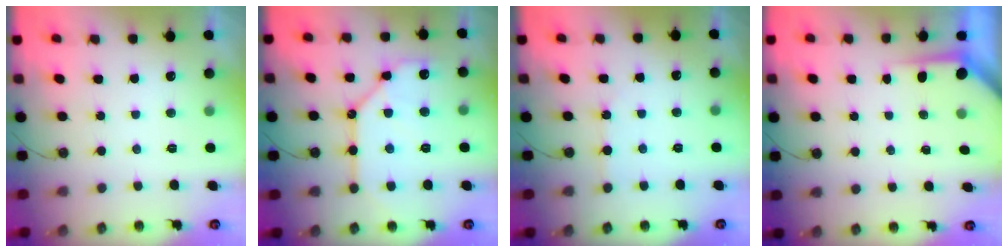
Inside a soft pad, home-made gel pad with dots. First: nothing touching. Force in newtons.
{"total": 12.4, "press": 12.3, "slide": 1.5}
{"total": 2.8, "press": 2.8, "slide": 0.4}
{"total": 3.8, "press": 3.8, "slide": 0.4}